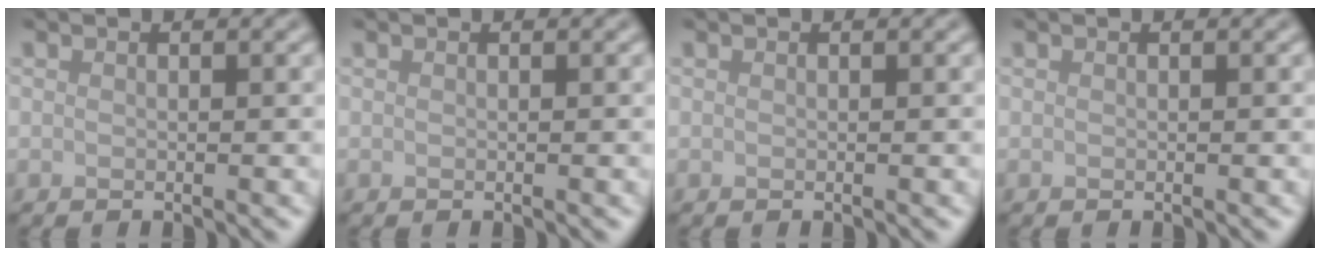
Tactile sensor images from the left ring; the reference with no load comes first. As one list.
[{"total": 0.0}, {"total": 0.0}, {"total": 0.0}]